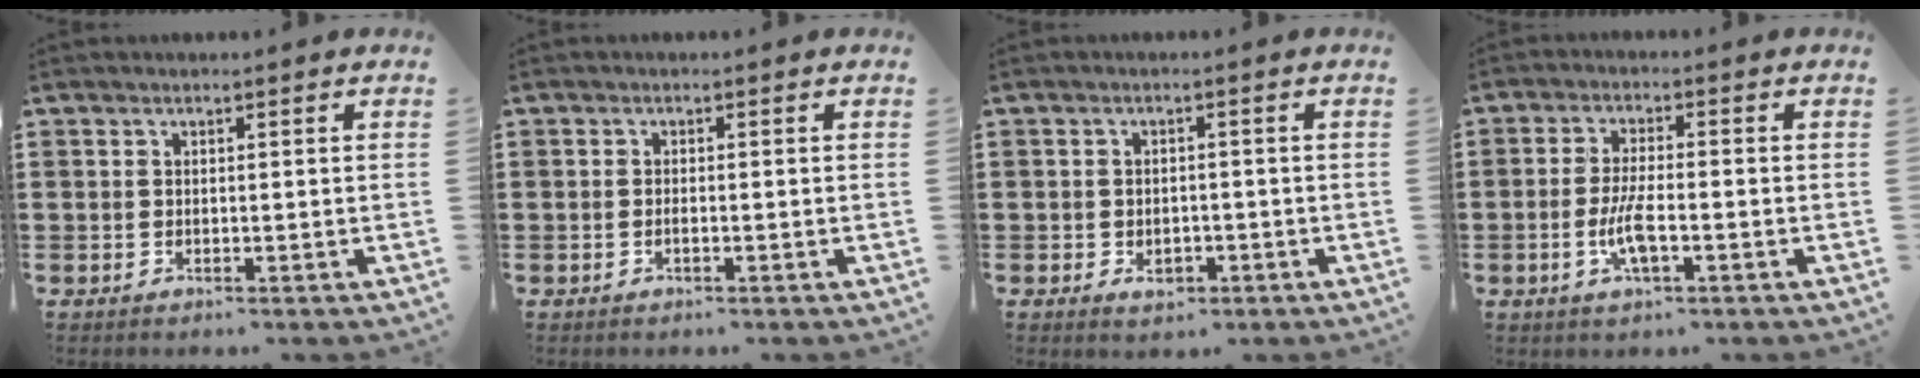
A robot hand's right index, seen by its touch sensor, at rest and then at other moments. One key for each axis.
{"total": 0.6, "fx": -0.3, "fy": 0.1, "fz": 0.6, "tx": -0.011, "ty": -0.003, "tz": -0.005}
{"total": 2.3, "fx": -0.9, "fy": 1.6, "fz": 1.4, "tx": -0.026, "ty": 0.002, "tz": -0.017}
{"total": 5.4, "fx": -1.6, "fy": 1.4, "fz": 4.9, "tx": -0.110, "ty": -0.006, "tz": -0.036}